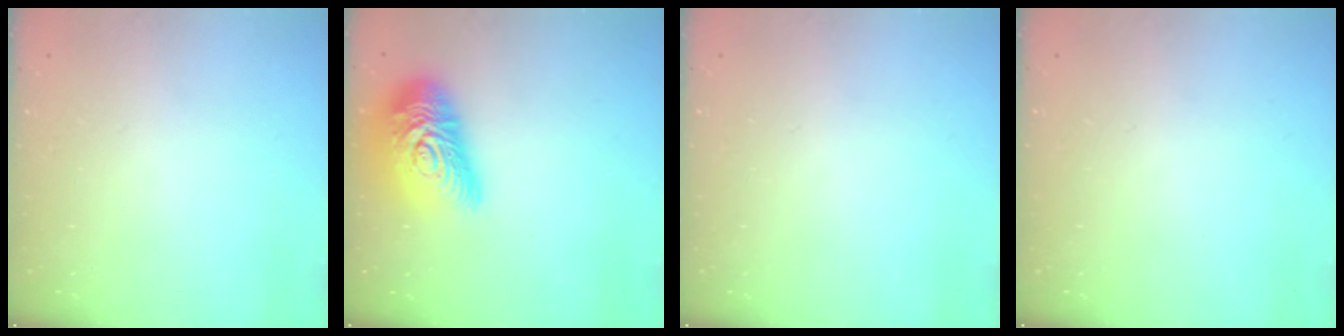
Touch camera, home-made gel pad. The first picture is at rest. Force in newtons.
{"total": 22.1, "press": 22.0, "slide": 1.3}
{"total": 0.0}
{"total": 0.0}